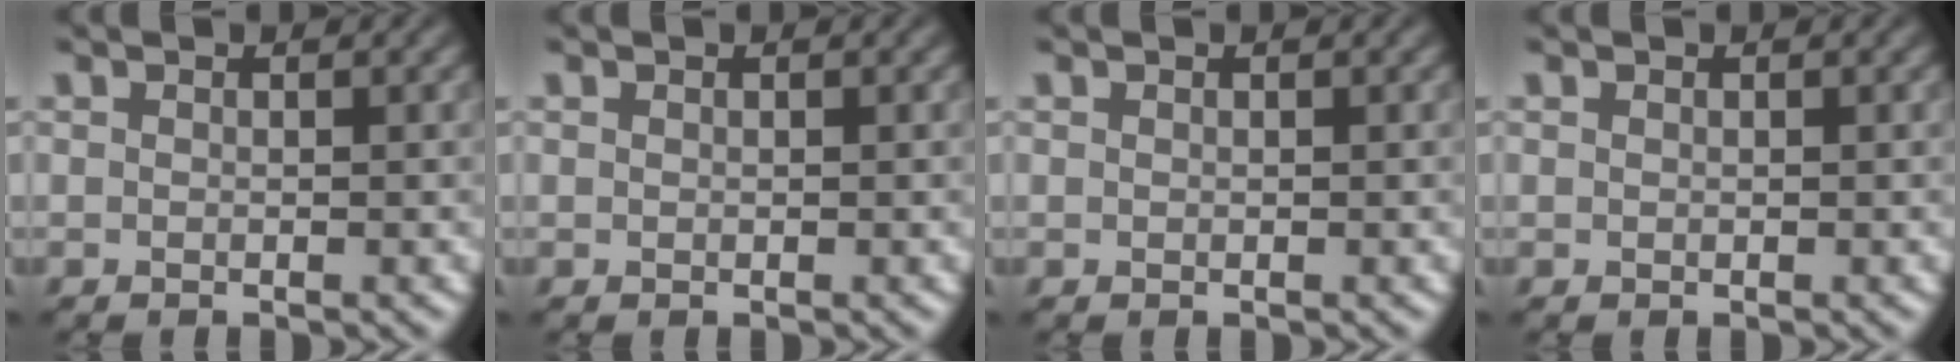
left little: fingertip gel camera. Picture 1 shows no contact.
{"total": 0.0}
{"total": 0.0}
{"total": 0.0}